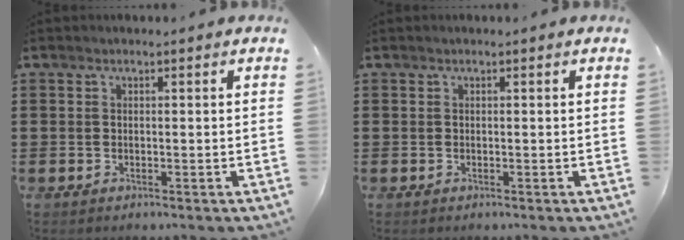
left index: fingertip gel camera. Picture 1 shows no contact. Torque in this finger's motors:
{"motor_torque": [-0.06, -0.08, 0.00, 0.00]}